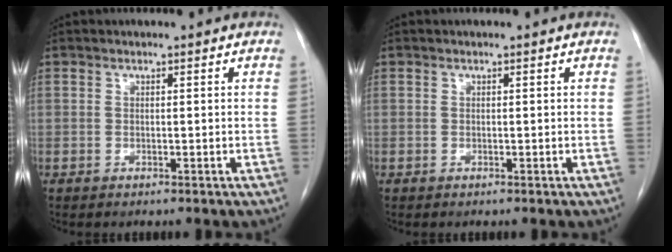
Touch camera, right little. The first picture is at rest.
{"total": 0.0}